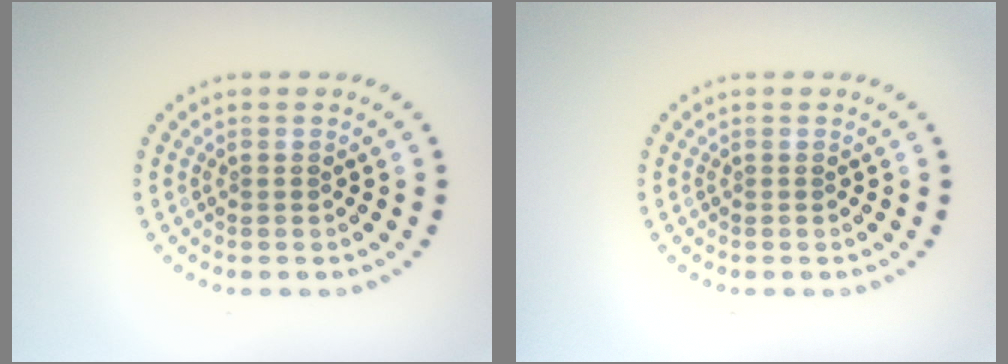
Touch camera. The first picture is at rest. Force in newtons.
{"total": 0.0}